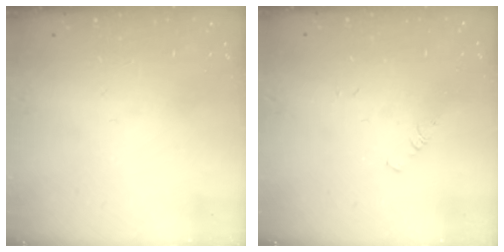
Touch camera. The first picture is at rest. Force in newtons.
{"total": 1.0, "press": 0.9, "slide": 0.2}